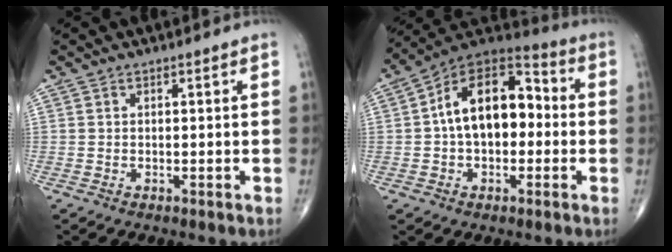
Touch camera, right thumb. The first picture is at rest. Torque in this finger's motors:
{"motor_torque": [-0.37, 1.06, 1.17, 0.73, 0.20]}